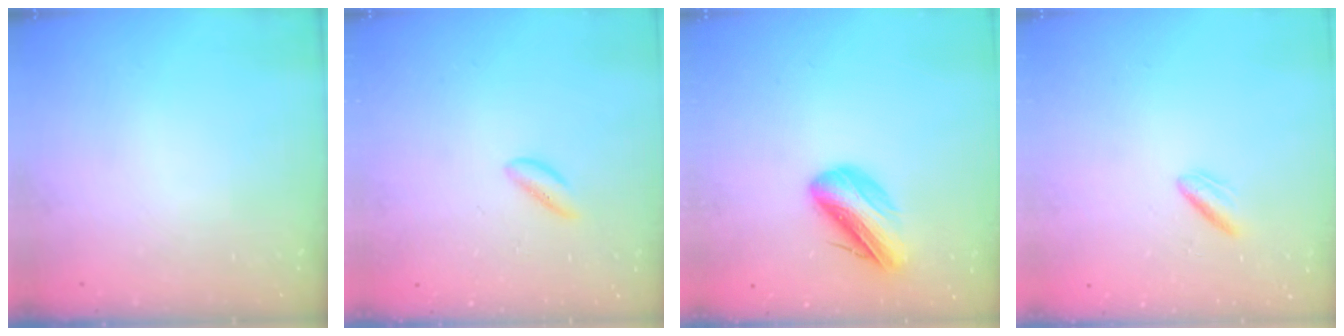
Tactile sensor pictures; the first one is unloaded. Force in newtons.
{"total": 1.3, "press": 1.2, "slide": 0.4}
{"total": 11.7, "press": 11.5, "slide": 2.3}
{"total": 2.2, "press": 1.9, "slide": 1.1}